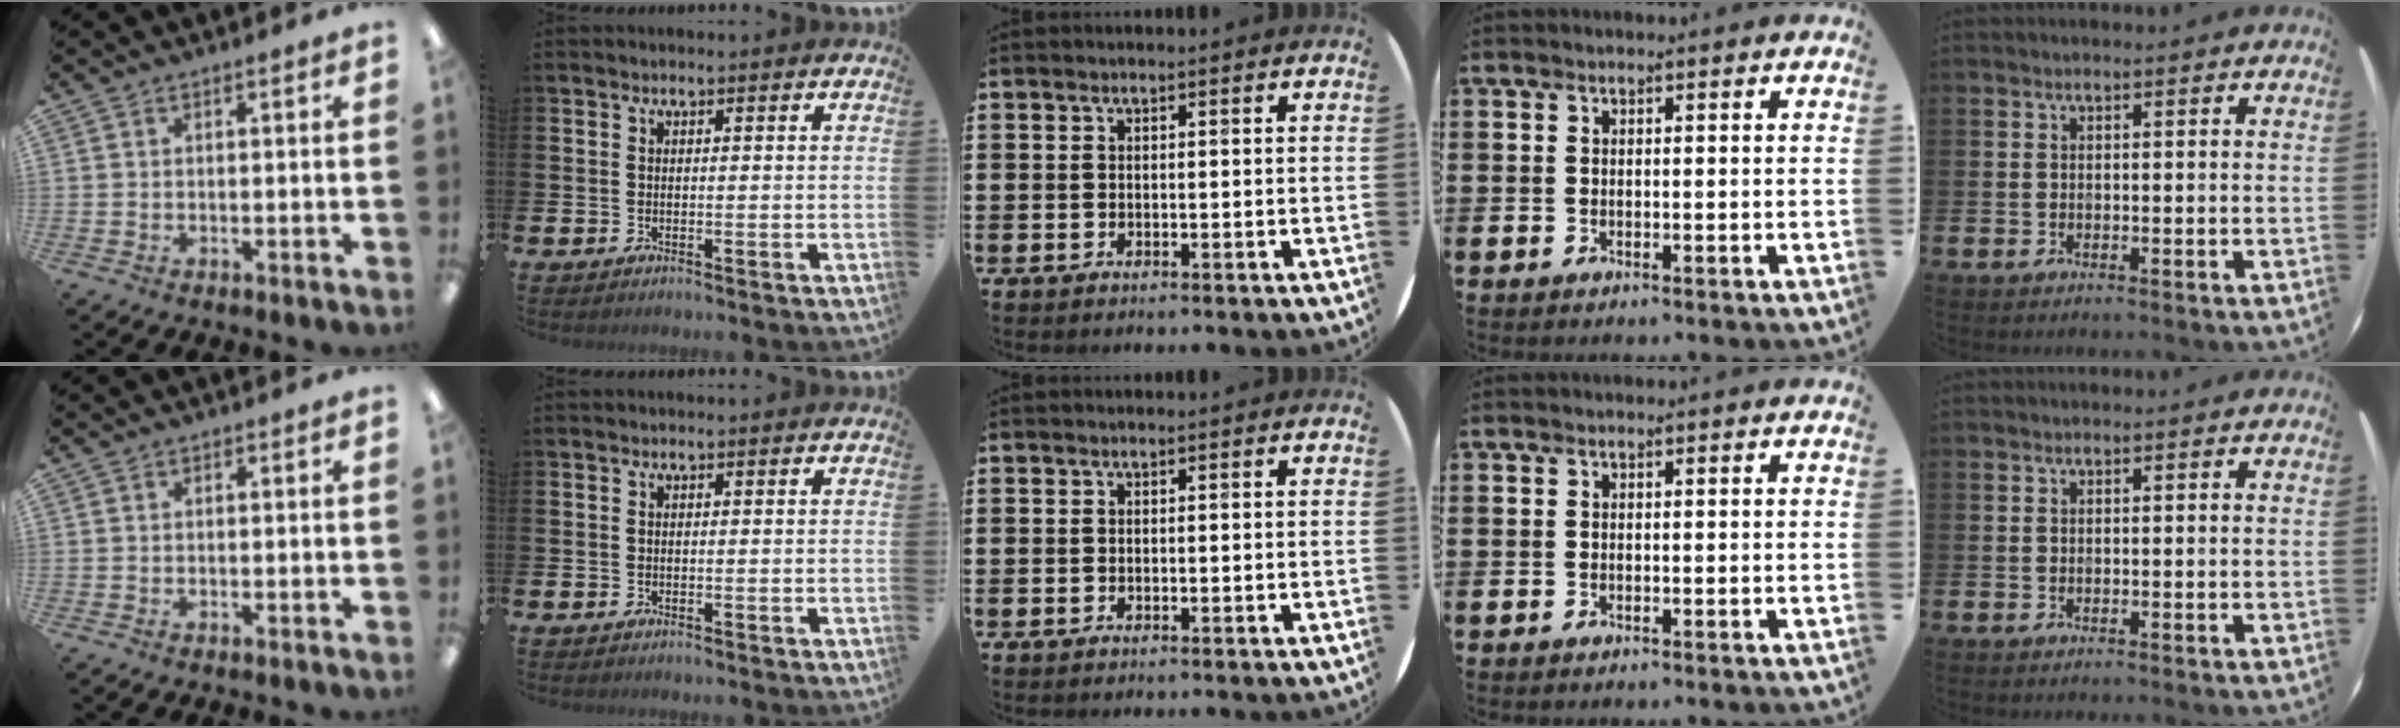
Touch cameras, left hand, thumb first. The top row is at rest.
{}